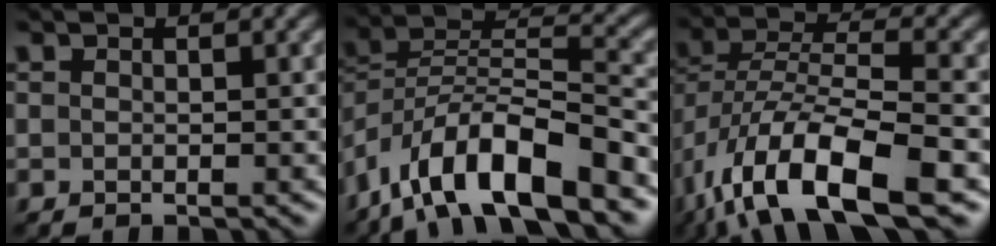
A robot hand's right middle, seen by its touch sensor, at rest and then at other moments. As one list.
[{"total": 11.7, "force": [-7.5, 3.9, 8.1], "torque": [-0.140, 0.011, -0.152]}, {"total": 12.4, "force": [-6.7, 4.6, 9.3], "torque": [-0.177, -0.011, -0.130]}]